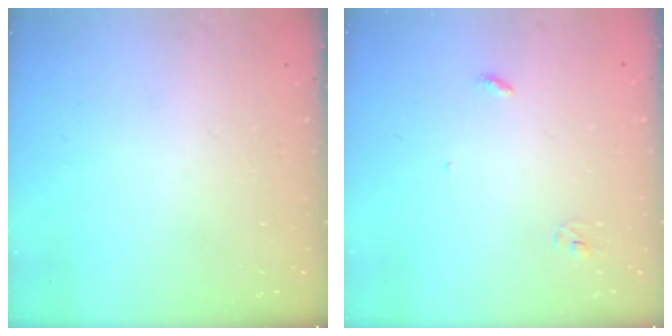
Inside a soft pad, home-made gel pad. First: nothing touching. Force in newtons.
{"total": 2.8, "press": 2.8, "slide": 0.2}